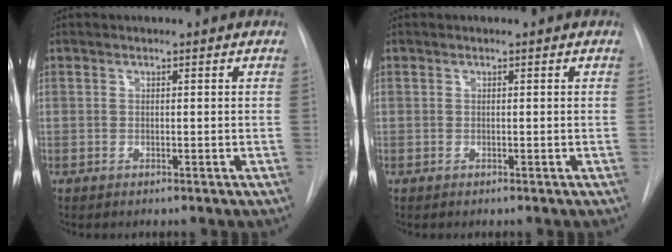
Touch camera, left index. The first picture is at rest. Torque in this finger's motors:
{"motor_torque": [-0.04, 0.04, 0.00, 0.00]}